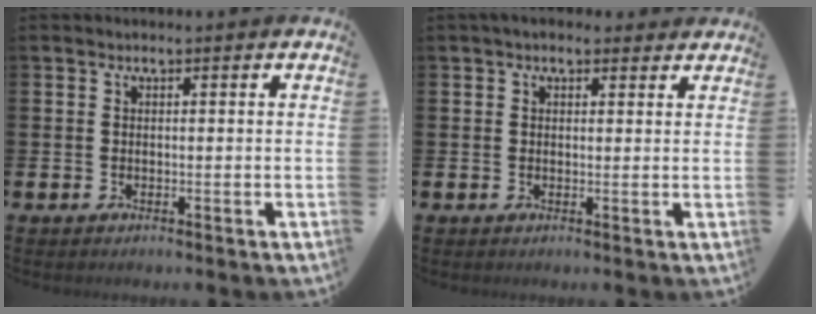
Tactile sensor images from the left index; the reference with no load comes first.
{"total": 2.2, "force": [1.8, 1.0, 0.5], "torque": [-0.006, 0.000, 0.032]}